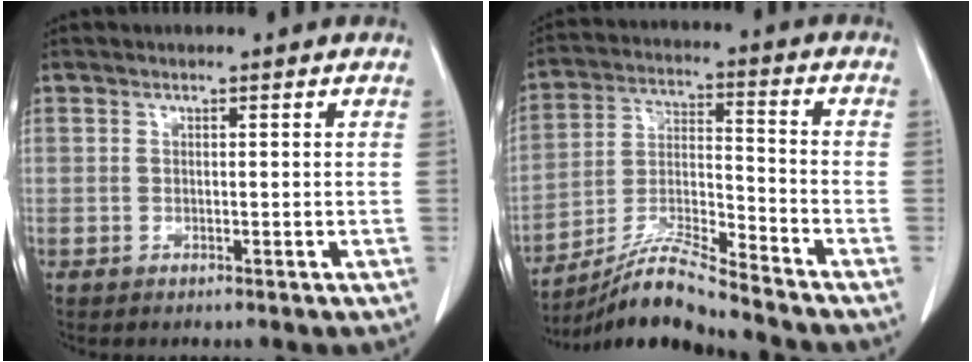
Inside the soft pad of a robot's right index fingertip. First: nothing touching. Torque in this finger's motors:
{"motor_torque": [0.30, -0.39, 0.08, 0.07]}